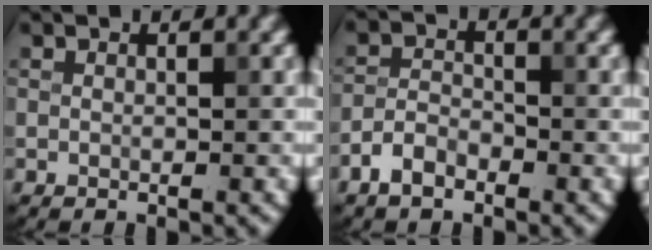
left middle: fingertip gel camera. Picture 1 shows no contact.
{"total": 2.6, "force": [-1.7, 1.3, 1.4], "torque": [-0.027, 0.005, -0.041]}